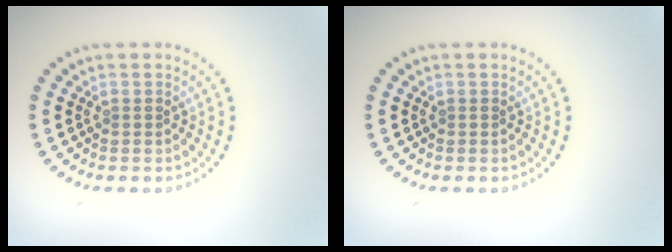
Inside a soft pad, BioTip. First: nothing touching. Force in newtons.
{"total": 0.0}